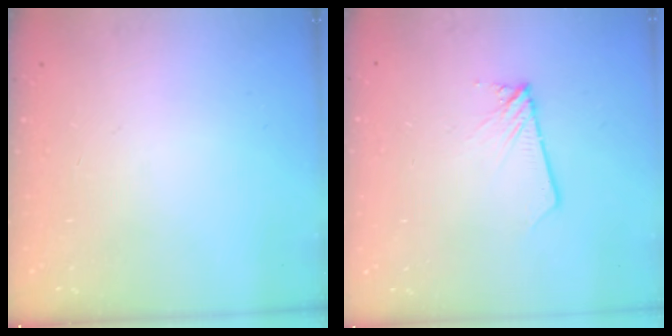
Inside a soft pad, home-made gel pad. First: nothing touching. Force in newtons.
{"total": 1.9, "press": 1.9, "slide": 0.1}